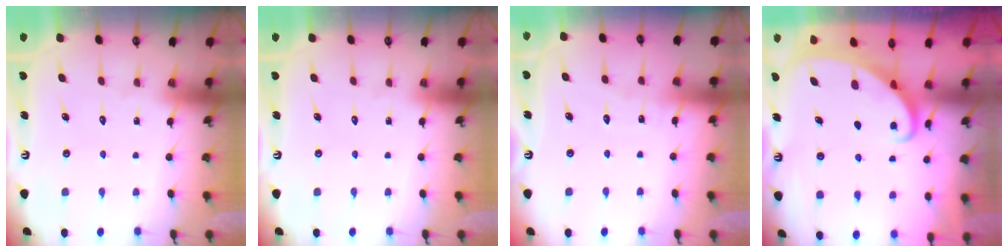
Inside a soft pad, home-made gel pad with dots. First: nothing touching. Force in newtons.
{"total": 0.0}
{"total": 2.6, "press": 2.6, "slide": 0.3}
{"total": 2.2, "press": 2.2, "slide": 0.3}